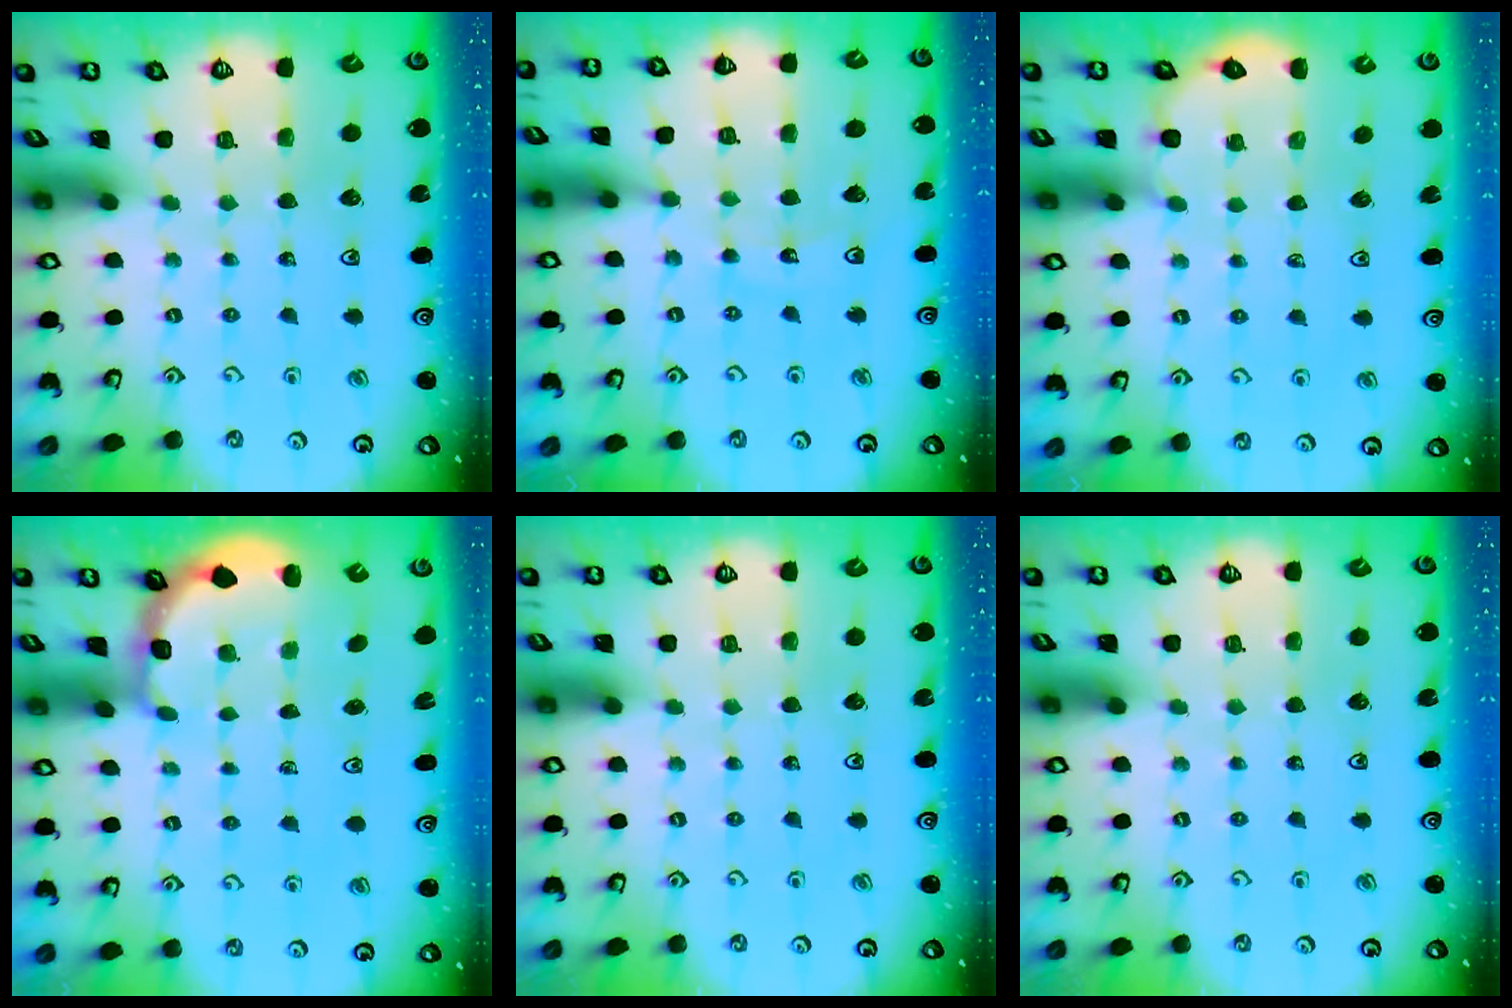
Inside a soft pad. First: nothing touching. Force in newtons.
{"total": 11.0, "press": 10.6, "slide": 3.2}
{"total": 4.1, "press": 4.1, "slide": 0.6}
{"total": 3.0, "press": 2.6, "slide": 1.5}
{"total": 0.0}
{"total": 0.0}